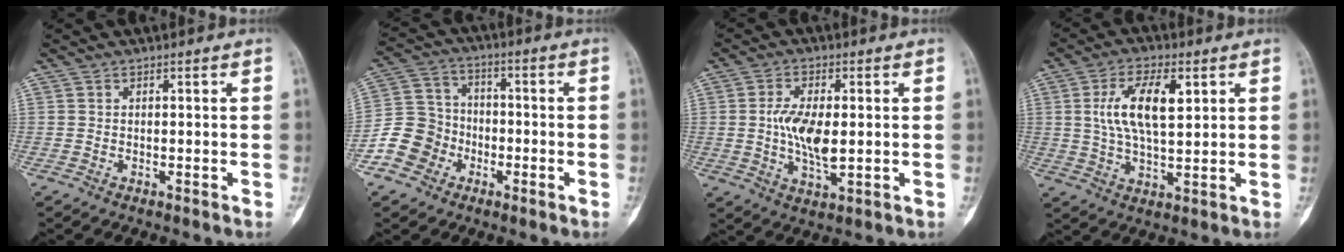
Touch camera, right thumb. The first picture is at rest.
{"total": 9.5, "force": [-4.2, 8.2, 2.4], "torque": [-0.015, 0.049, -0.082]}
{"total": 8.7, "force": [0.1, 3.8, 7.8], "torque": [-0.154, -0.010, 0.003]}
{"total": 11.1, "force": [3.1, 4.9, 9.5], "torque": [-0.176, -0.004, 0.058]}